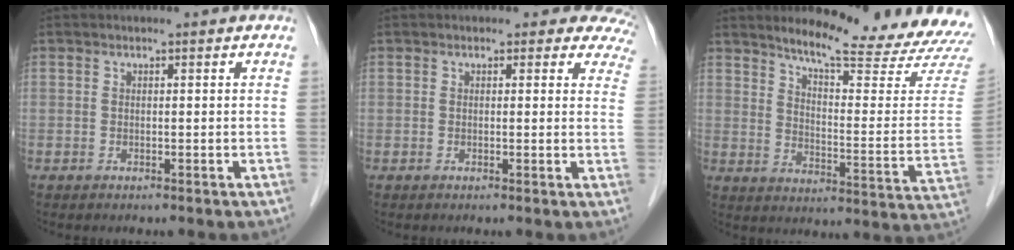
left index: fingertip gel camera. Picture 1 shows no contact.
{"total": 6.3, "force": [5.4, 3.1, 0.9], "torque": [0.031, -0.013, 0.021]}
{"total": 20.7, "force": [19.3, 0.6, 7.4], "torque": [-0.105, -0.110, 0.236]}